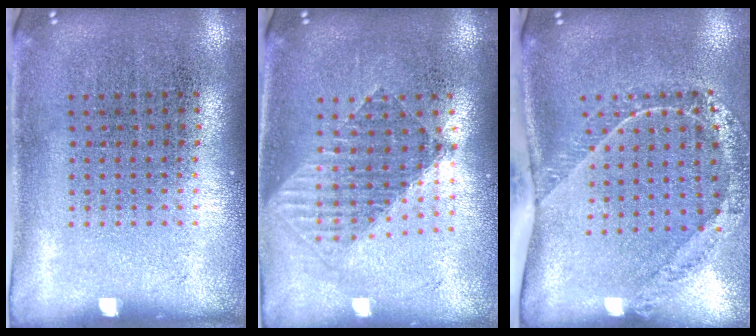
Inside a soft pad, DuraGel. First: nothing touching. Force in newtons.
{"total": 1.5, "press": 1.2, "slide": 0.8}
{"total": 1.7, "press": 1.5, "slide": 0.8}